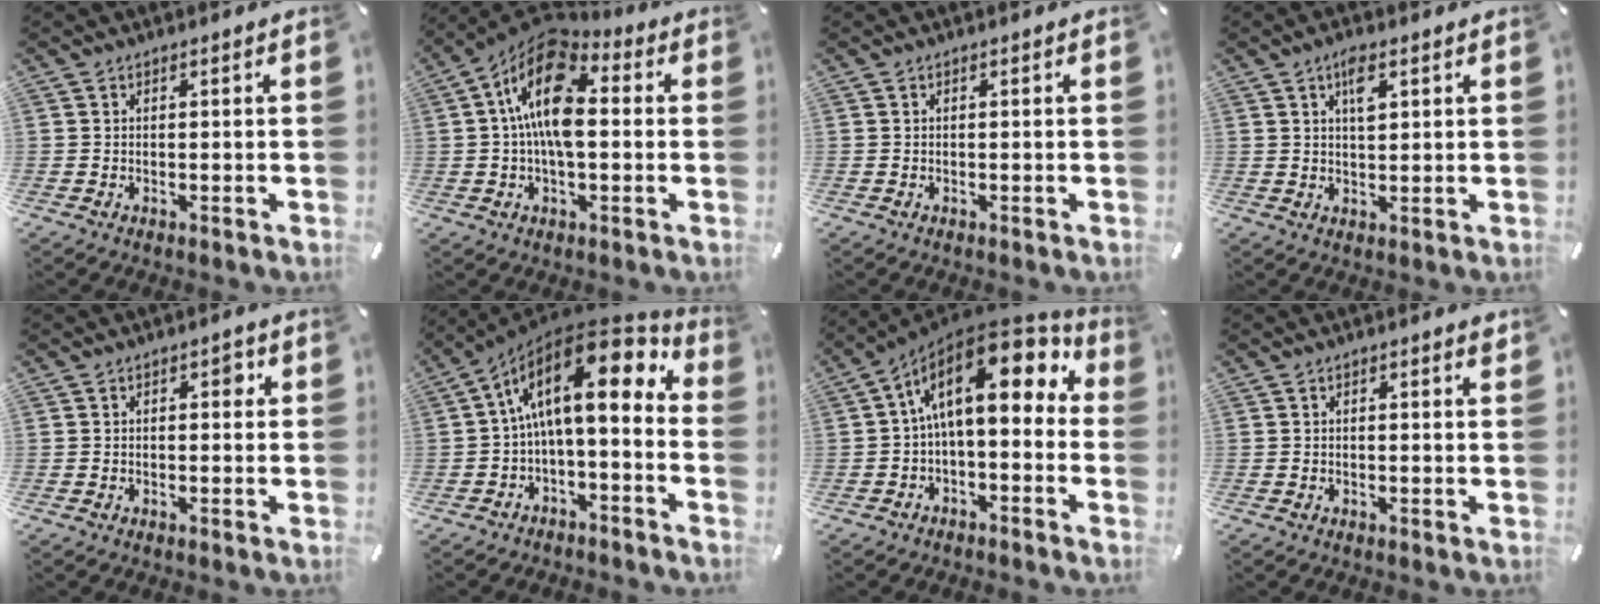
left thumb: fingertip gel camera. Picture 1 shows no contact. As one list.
[{"total": 15.9, "force": [1.5, 8.5, 13.4], "torque": [-0.245, -0.009, 0.026]}, {"total": 0.0}, {"total": 4.8, "force": [2.3, 1.9, 3.8], "torque": [-0.065, -0.001, 0.035]}, {"total": 2.4, "force": [0.5, 1.3, 2.0], "torque": [-0.024, 0.004, 0.001]}, {"total": 19.1, "force": [4.9, 8.2, 16.5], "torque": [-0.279, -0.033, 0.076]}, {"total": 18.5, "force": [5.7, 9.0, 15.1], "torque": [-0.250, -0.034, 0.096]}, {"total": 0.8, "force": [0.3, 0.1, 0.8], "torque": [-0.014, 0.001, 0.004]}]